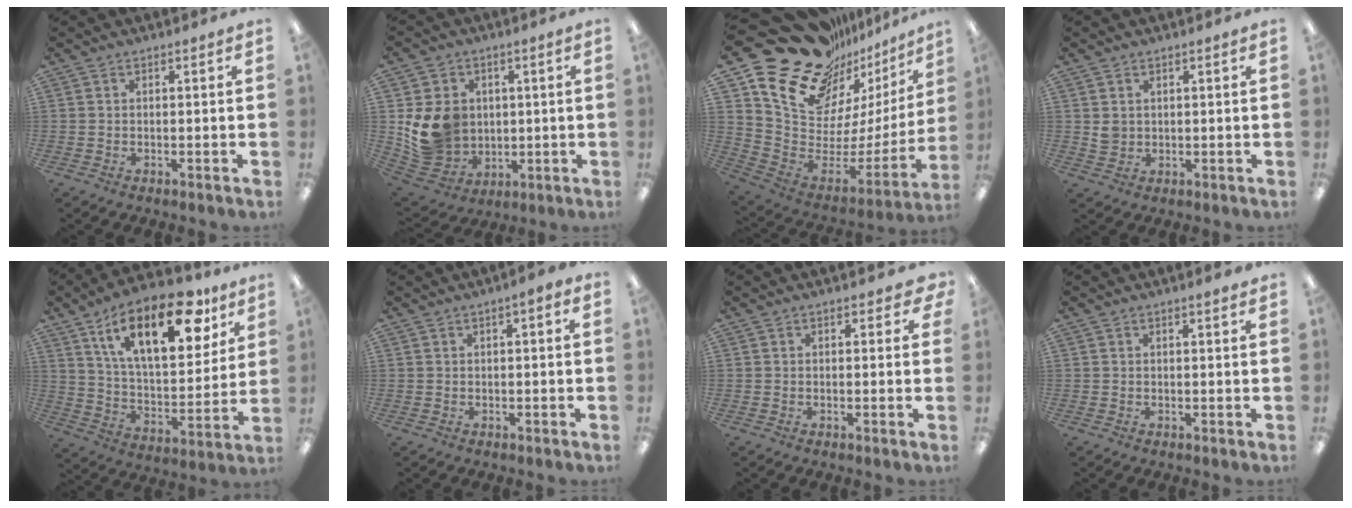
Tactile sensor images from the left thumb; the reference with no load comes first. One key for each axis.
{"total": 12.4, "fx": 1.8, "fy": 11.2, "fz": 5.1, "tx": -0.117, "ty": -0.005, "tz": 0.045}
{"total": 24.0, "fx": 18.4, "fy": 12.5, "fz": 9.0, "tx": -0.143, "ty": -0.147, "tz": 0.351}
{"total": 1.2, "fx": 0.7, "fy": 1.1, "fz": 0.0, "tx": -0.003, "ty": 0.003, "tz": 0.012}
{"total": 22.9, "fx": 12.8, "fy": 10.3, "fz": 15.9, "tx": -0.243, "ty": -0.056, "tz": 0.210}
{"total": 1.9, "fx": 0.2, "fy": 0.5, "fz": 1.8, "tx": -0.034, "ty": 0.007, "tz": 0.002}
{"total": 2.1, "fx": 0.9, "fy": 1.3, "fz": 1.3, "tx": -0.012, "ty": -0.001, "tz": 0.011}
{"total": 1.1, "fx": 0.8, "fy": 0.2, "fz": 0.8, "tx": -0.009, "ty": 0.000, "tz": 0.011}